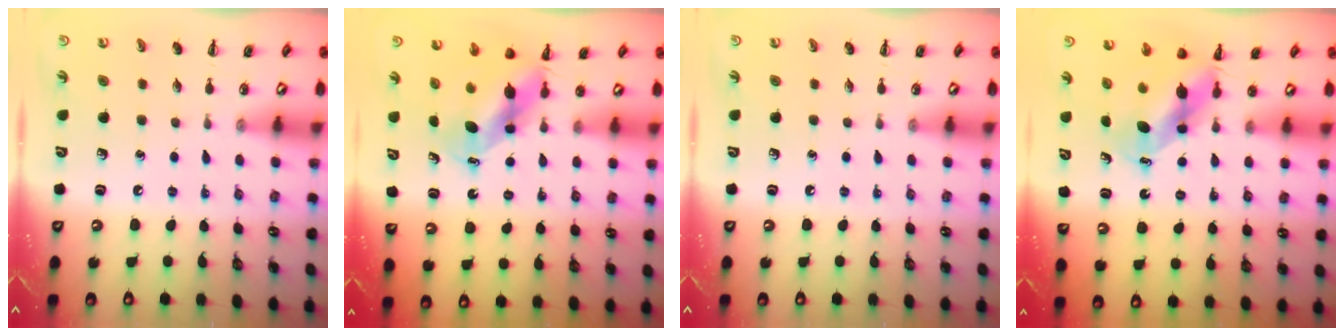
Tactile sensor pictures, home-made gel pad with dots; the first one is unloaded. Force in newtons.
{"total": 7.3, "press": 7.2, "slide": 0.9}
{"total": 0.0}
{"total": 7.3, "press": 7.2, "slide": 0.9}